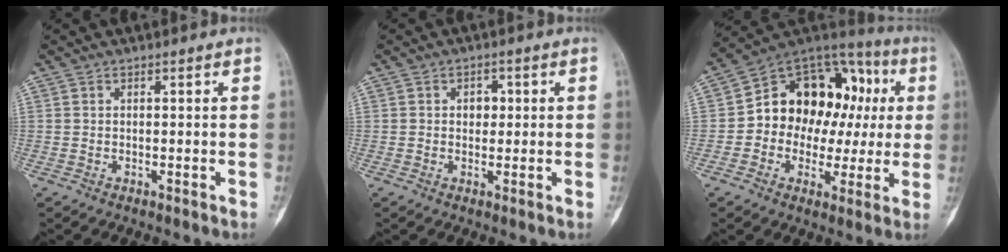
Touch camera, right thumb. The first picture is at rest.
{"total": 3.2, "force": [0.5, 2.5, 2.0], "torque": [-0.008, 0.004, 0.003]}
{"total": 20.4, "force": [1.4, 15.1, 13.7], "torque": [-0.141, 0.056, 0.022]}